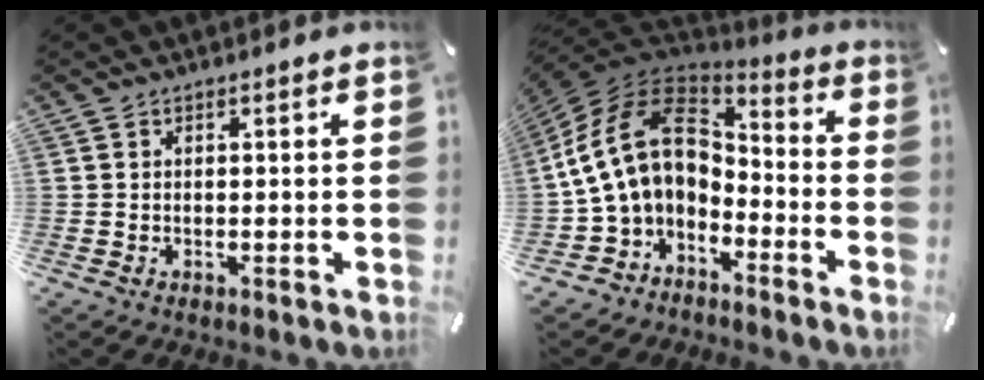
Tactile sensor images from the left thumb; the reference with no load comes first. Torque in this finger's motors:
{"motor_torque": [0.31, 3.03, 1.69, 0.01, 0.92]}